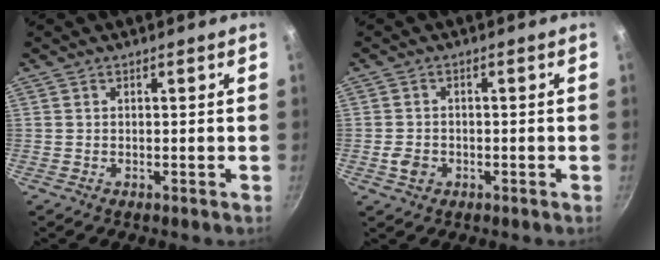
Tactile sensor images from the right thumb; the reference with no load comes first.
{"total": 3.0, "force": [-1.0, 2.4, 1.5], "torque": [-0.024, 0.006, -0.015]}